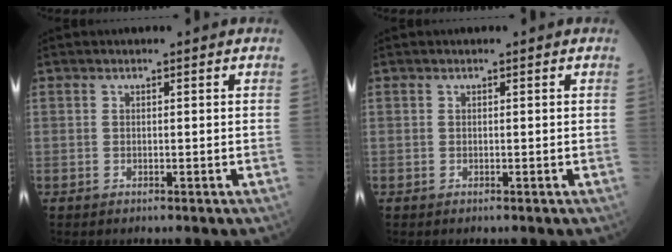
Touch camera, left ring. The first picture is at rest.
{"total": 0.0}